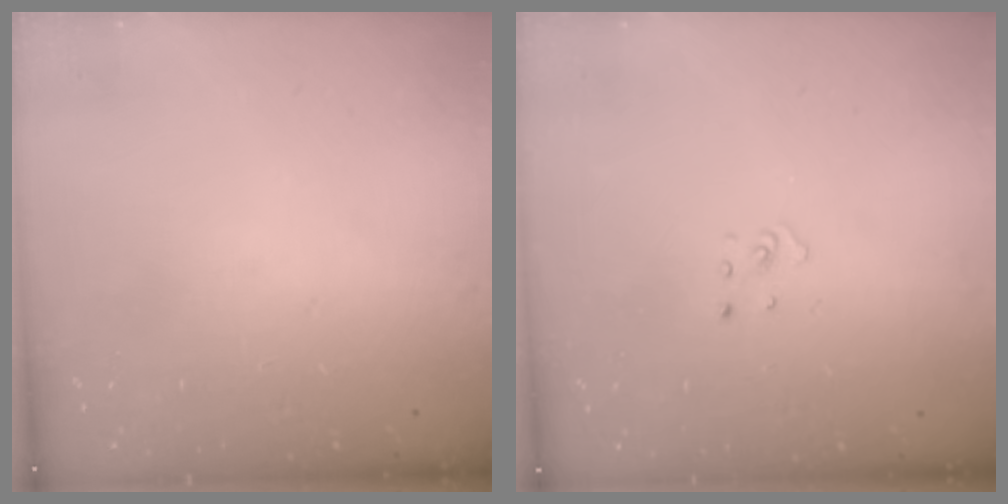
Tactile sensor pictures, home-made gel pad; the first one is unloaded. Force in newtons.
{"total": 1.9, "press": 1.9, "slide": 0.1}